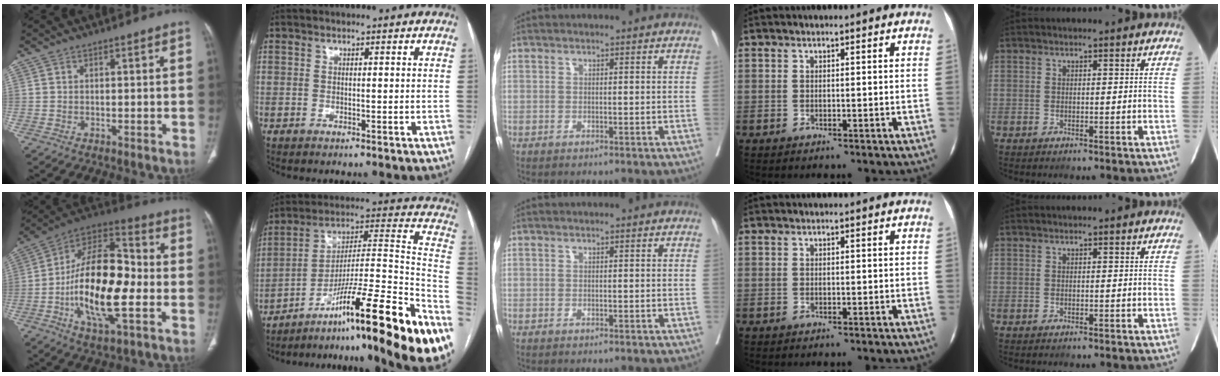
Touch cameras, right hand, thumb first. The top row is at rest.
{"thumb": {"total": 22.8, "force": [-3.9, 9.7, 20.3], "torque": [-0.343, 0.028, -0.072]}, "index": {"total": 29.6, "force": [-18.1, 1.1, 23.4], "torque": [-0.268, 0.020, -0.289]}}